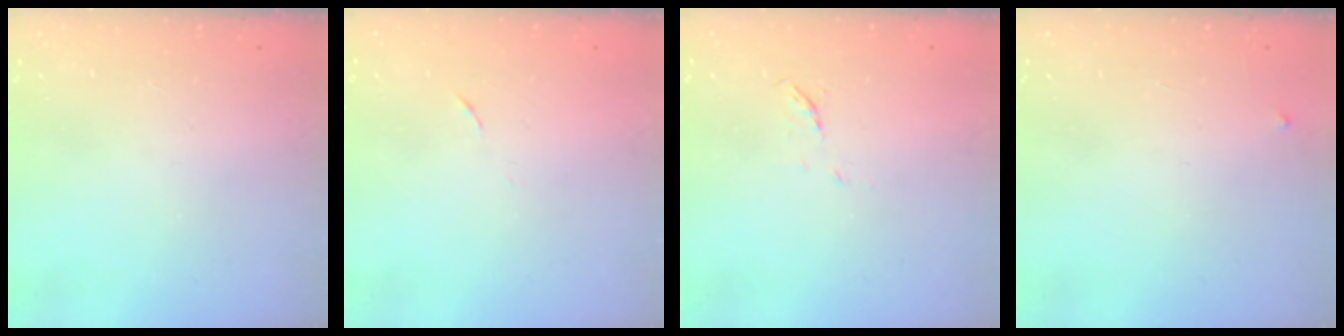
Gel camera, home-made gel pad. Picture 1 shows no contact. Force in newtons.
{"total": 4.0, "press": 3.6, "slide": 1.7}
{"total": 4.0, "press": 4.0, "slide": 0.6}
{"total": 2.3, "press": 2.3, "slide": 0.3}